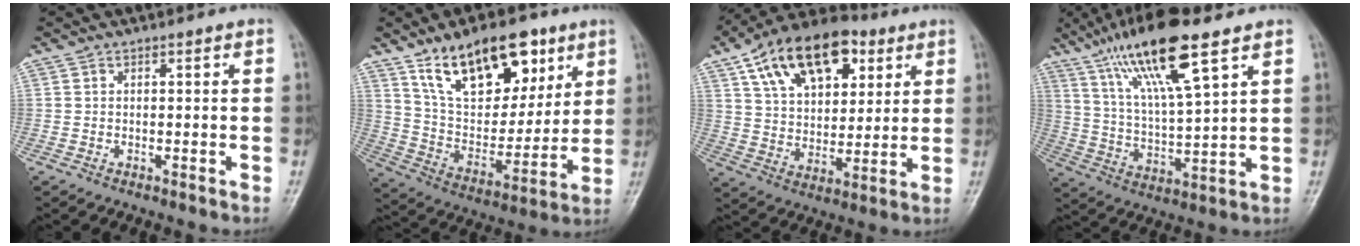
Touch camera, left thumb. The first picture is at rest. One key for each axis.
{"total": 20.9, "fx": 11.9, "fy": 10.7, "fz": 13.5, "tx": -0.166, "ty": -0.047, "tz": 0.212}
{"total": 19.7, "fx": 9.0, "fy": 11.7, "fz": 13.1, "tx": -0.181, "ty": -0.013, "tz": 0.151}
{"total": 16.8, "fx": 9.7, "fy": 3.3, "fz": 13.3, "tx": -0.243, "ty": -0.032, "tz": 0.187}